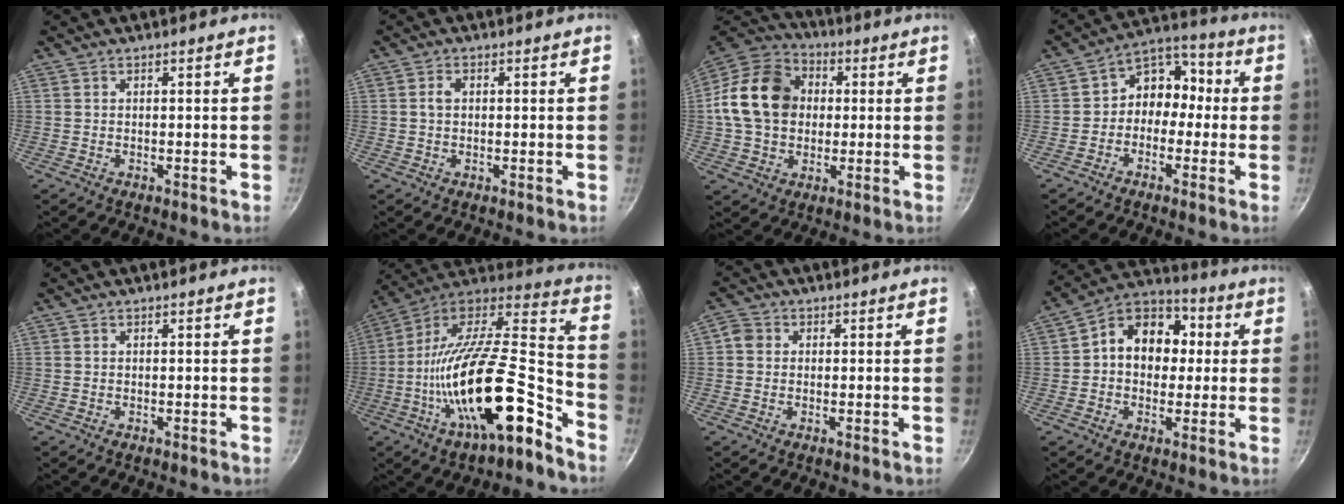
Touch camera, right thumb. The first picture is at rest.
{"total": 2.0, "force": [0.2, 1.4, 1.4], "torque": [-0.024, 0.006, 0.003]}
{"total": 17.6, "force": [1.6, 14.0, 10.6], "torque": [-0.168, 0.026, 0.016]}
{"total": 9.0, "force": [-1.2, 7.4, 4.9], "torque": [-0.022, 0.047, -0.042]}
{"total": 0.0}
{"total": 26.9, "force": [-12.8, 8.8, 21.9], "torque": [-0.326, 0.067, -0.232]}
{"total": 2.6, "force": [0.1, 2.4, 0.9], "torque": [-0.012, 0.005, -0.010]}
{"total": 13.3, "force": [1.2, 10.6, 7.9], "torque": [-0.077, 0.029, -0.004]}